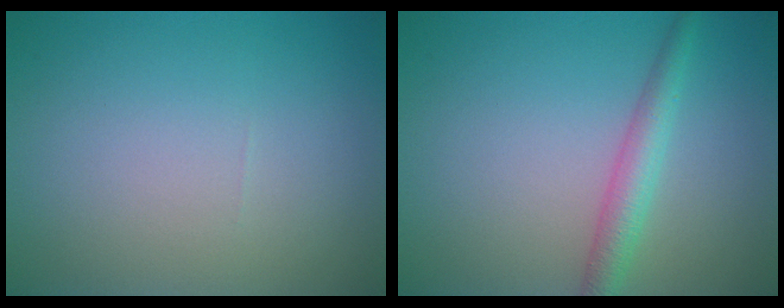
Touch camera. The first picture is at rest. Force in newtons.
{"total": 2.7, "press": 2.7, "slide": 0.1}